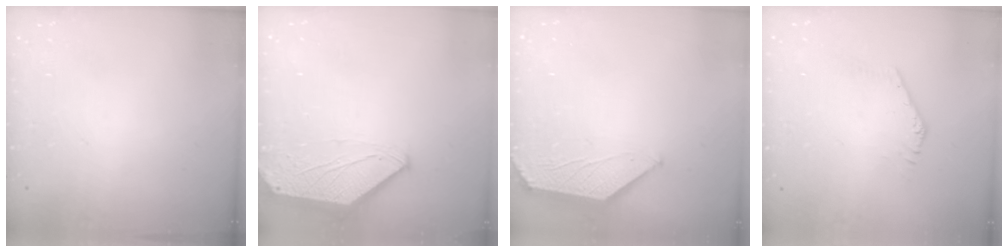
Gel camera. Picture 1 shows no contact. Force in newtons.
{"total": 0.0}
{"total": 0.0}
{"total": 1.4, "press": 1.4, "slide": 0.4}